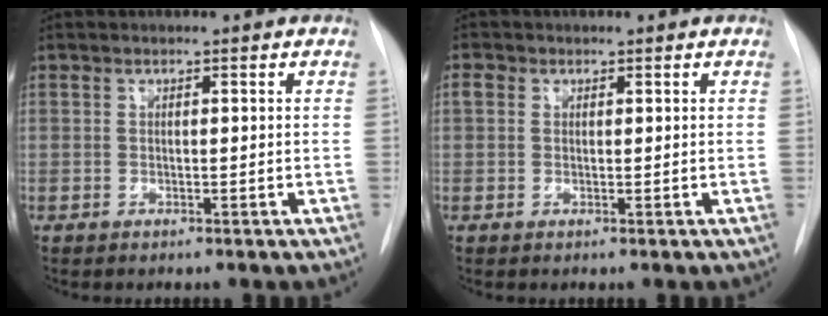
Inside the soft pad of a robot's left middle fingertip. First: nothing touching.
{"total": 1.7, "force": [0.6, 1.5, 0.6], "torque": [-0.009, 0.010, 0.007]}